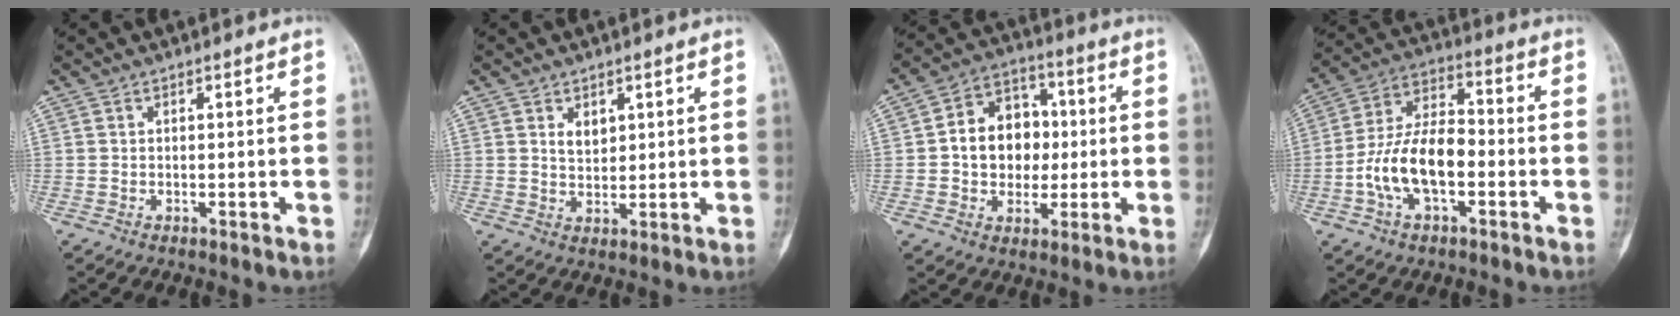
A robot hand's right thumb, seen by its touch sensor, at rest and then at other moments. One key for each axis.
{"total": 3.2, "fx": 1.4, "fy": 2.2, "fz": 1.9, "tx": -0.016, "ty": -0.012, "tz": 0.028}
{"total": 12.4, "fx": 0.2, "fy": 9.9, "fz": 7.6, "tx": -0.071, "ty": 0.024, "tz": 0.000}
{"total": 13.7, "fx": -3.5, "fy": 7.2, "fz": 11.1, "tx": -0.207, "ty": 0.042, "tz": -0.069}